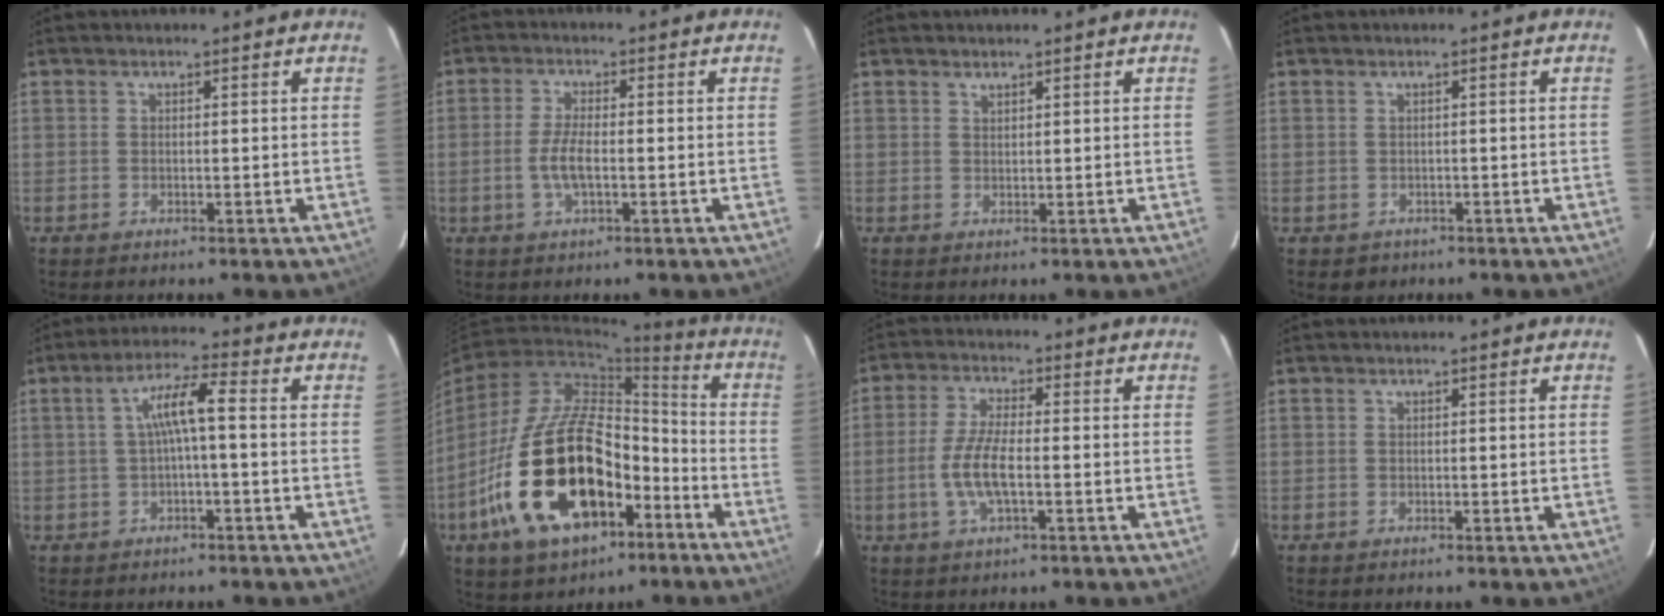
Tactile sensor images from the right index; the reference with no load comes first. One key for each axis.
{"total": 4.7, "fx": -1.2, "fy": 1.2, "fz": 4.4, "tx": -0.091, "ty": -0.002, "tz": -0.025}
{"total": 0.9, "fx": 0.9, "fy": 0.3, "fz": 0.2, "tx": -0.004, "ty": 0.001, "tz": 0.017}
{"total": 1.8, "fx": -0.5, "fy": 1.7, "fz": 0.2, "tx": -0.002, "ty": 0.001, "tz": -0.001}
{"total": 5.7, "fx": -0.4, "fy": 0.5, "fz": 5.7, "tx": -0.112, "ty": 0.013, "tz": -0.003}
{"total": 22.9, "fx": -10.2, "fy": 11.9, "fz": 16.7, "tx": -0.326, "ty": 0.009, "tz": -0.159}
{"total": 7.4, "fx": -1.8, "fy": 2.0, "fz": 6.9, "tx": -0.144, "ty": -0.001, "tz": -0.038}
{"total": 0.0}